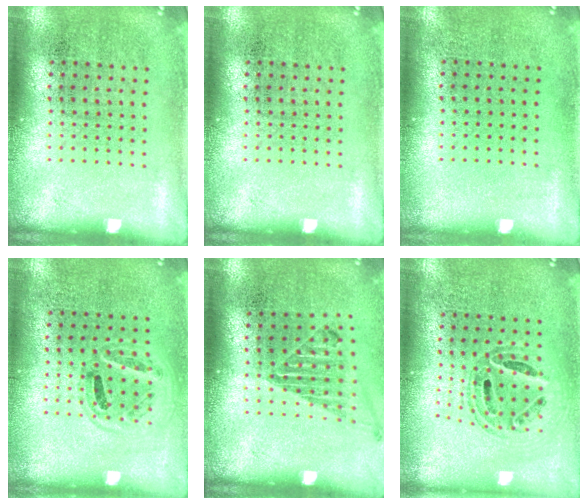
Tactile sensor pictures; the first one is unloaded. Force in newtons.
{"total": 0.0}
{"total": 0.0}
{"total": 1.0, "press": 0.9, "slide": 0.4}
{"total": 1.1, "press": 1.1, "slide": 0.2}
{"total": 0.8, "press": 0.8, "slide": 0.1}